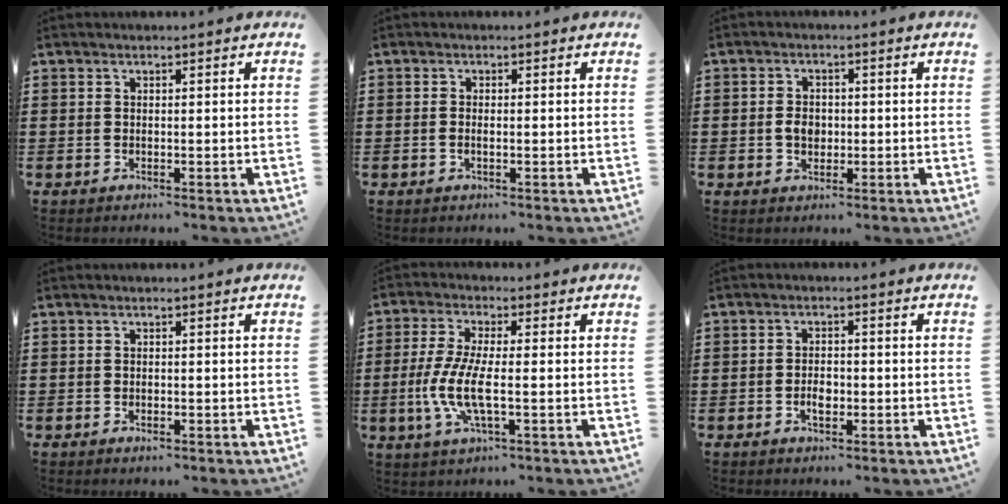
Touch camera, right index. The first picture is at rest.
{"total": 0.8, "force": [-0.2, 0.2, 0.7], "torque": [-0.014, -0.002, -0.004]}
{"total": 2.9, "force": [-0.2, 2.0, 2.1], "torque": [-0.036, 0.000, -0.006]}
{"total": 0.8, "force": [-0.3, 0.3, 0.6], "torque": [-0.013, -0.004, -0.005]}
{"total": 7.6, "force": [-1.9, 2.0, 7.1], "torque": [-0.163, -0.015, -0.043]}
{"total": 2.8, "force": [-0.9, 1.4, 2.3], "torque": [-0.043, 0.004, -0.016]}